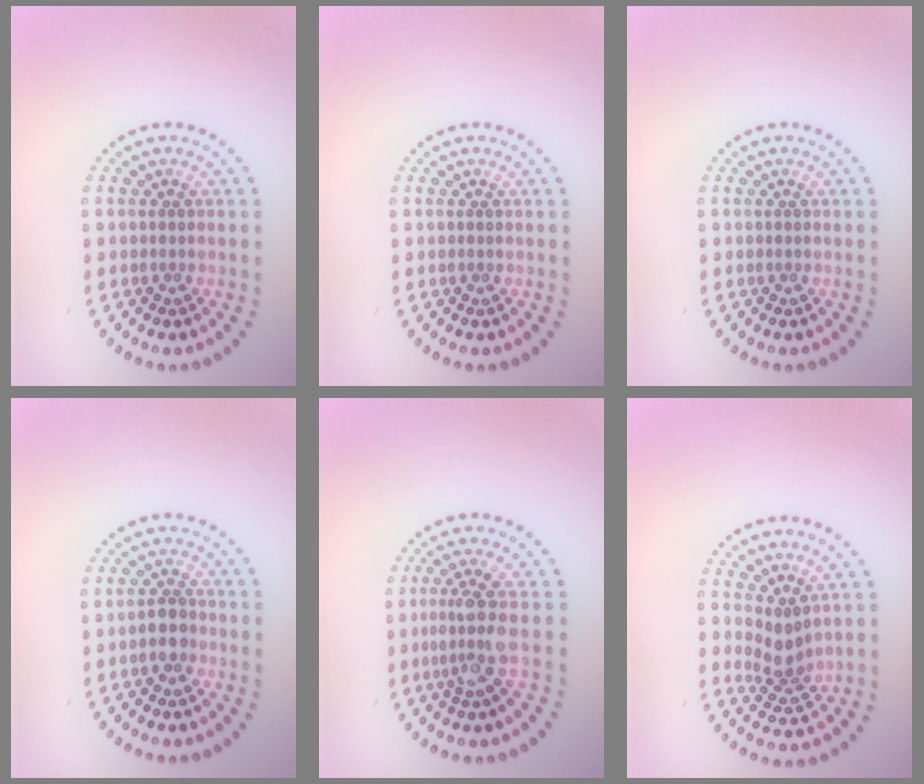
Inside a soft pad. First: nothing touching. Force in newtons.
{"total": 0.0}
{"total": 0.0}
{"total": 1.9, "press": 1.8, "slide": 0.7}
{"total": 3.3, "press": 2.5, "slide": 2.2}
{"total": 2.4, "press": 1.8, "slide": 1.6}